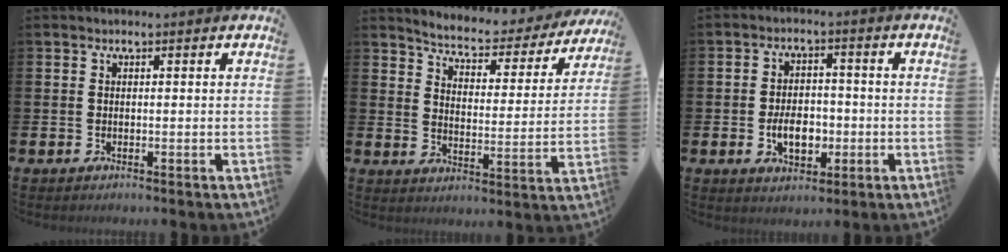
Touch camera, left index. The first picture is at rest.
{"total": 4.4, "force": [4.2, 0.9, 0.8], "torque": [-0.044, -0.036, 0.065]}
{"total": 5.2, "force": [-1.3, 3.5, 3.6], "torque": [-0.052, 0.003, -0.027]}